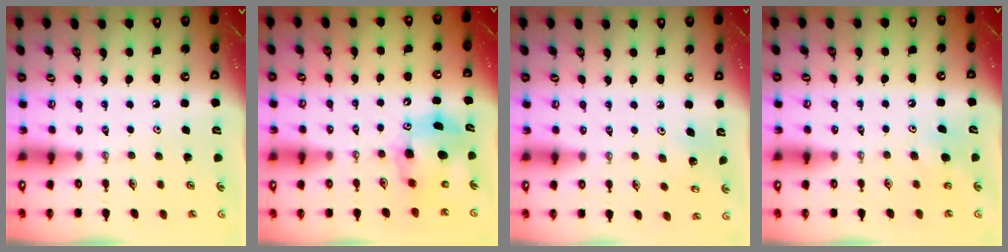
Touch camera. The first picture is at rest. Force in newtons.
{"total": 8.7, "press": 8.4, "slide": 2.1}
{"total": 3.5, "press": 3.5, "slide": 0.3}
{"total": 5.8, "press": 5.7, "slide": 1.0}